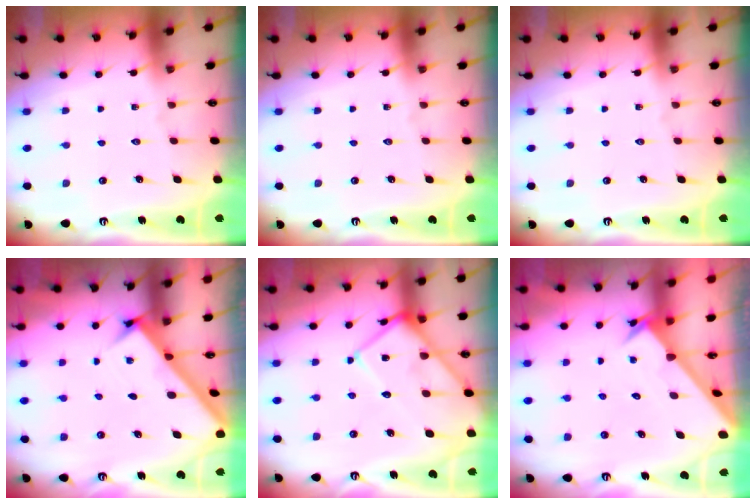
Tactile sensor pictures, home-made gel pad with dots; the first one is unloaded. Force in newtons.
{"total": 0.0}
{"total": 0.0}
{"total": 2.4, "press": 2.4, "slide": 0.3}
{"total": 13.3, "press": 13.2, "slide": 1.3}
{"total": 2.5, "press": 2.5, "slide": 0.2}